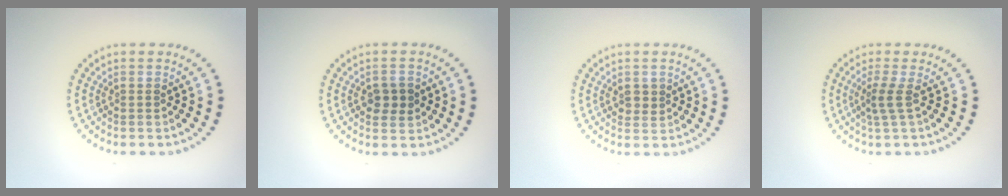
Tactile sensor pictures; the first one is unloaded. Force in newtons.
{"total": 2.2, "press": 2.2, "slide": 0.2}
{"total": 1.3, "press": 1.3, "slide": 0.3}
{"total": 1.8, "press": 1.1, "slide": 1.4}